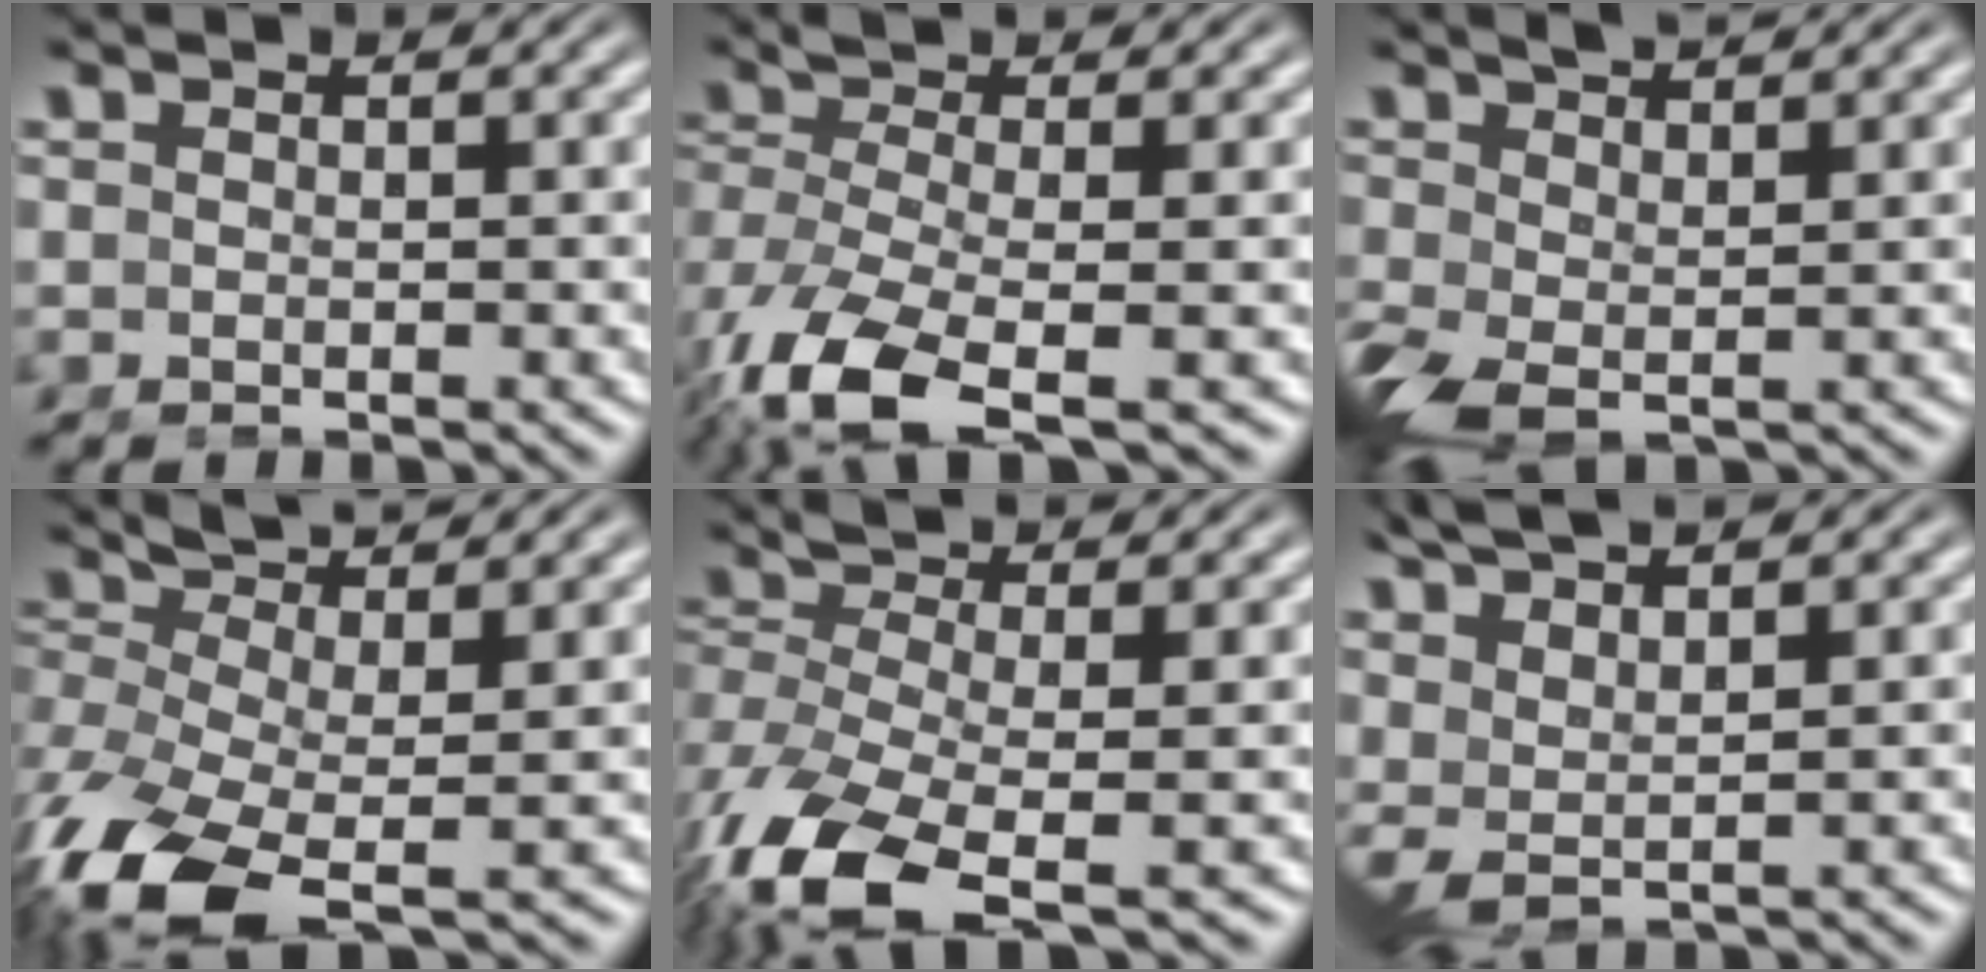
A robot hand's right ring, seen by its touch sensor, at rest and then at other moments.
{"total": 7.0, "force": [-2.8, 3.1, 5.6], "torque": [-0.139, -0.045, -0.031]}
{"total": 3.0, "force": [0.0, 1.5, 2.6], "torque": [-0.053, -0.007, 0.004]}
{"total": 7.5, "force": [-2.6, 4.5, 5.5], "torque": [-0.138, -0.044, -0.031]}
{"total": 8.2, "force": [-3.4, 4.3, 6.1], "torque": [-0.159, -0.057, -0.037]}
{"total": 4.8, "force": [2.5, 2.8, 3.0], "torque": [-0.086, 0.004, 0.037]}